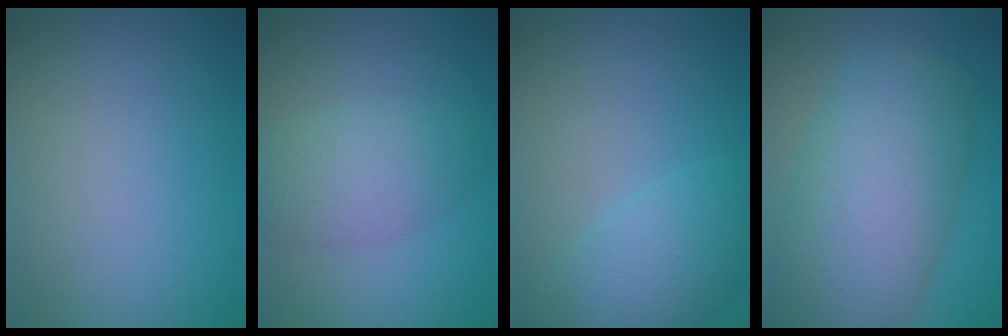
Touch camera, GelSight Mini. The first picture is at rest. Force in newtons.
{"total": 2.4, "press": 2.4, "slide": 0.2}
{"total": 4.6, "press": 4.6, "slide": 0.3}
{"total": 10.3, "press": 10.3, "slide": 0.3}